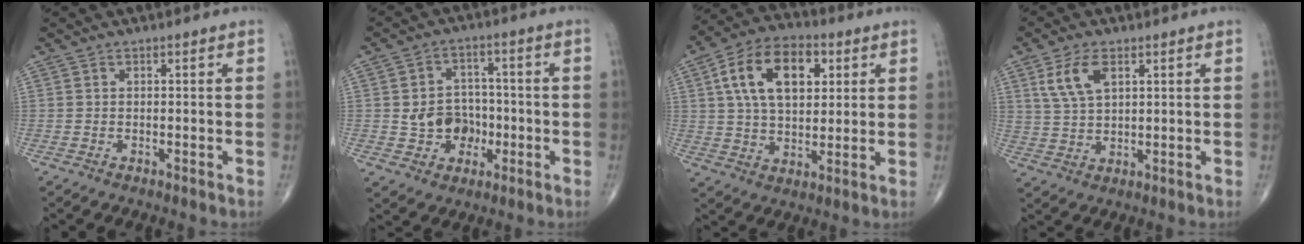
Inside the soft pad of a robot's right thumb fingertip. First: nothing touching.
{"total": 8.6, "force": [-1.5, 7.4, 4.1], "torque": [-0.027, 0.022, -0.023]}
{"total": 16.0, "force": [4.9, 9.5, 11.9], "torque": [-0.184, 0.002, 0.084]}
{"total": 7.3, "force": [3.2, 3.8, 5.3], "torque": [-0.102, -0.008, 0.068]}